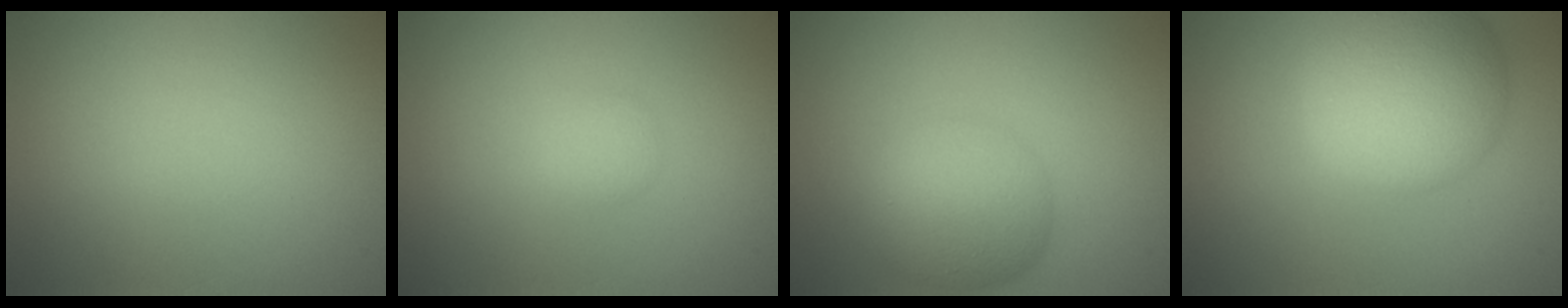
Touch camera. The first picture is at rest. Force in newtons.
{"total": 1.0, "press": 1.0, "slide": 0.0}
{"total": 5.2, "press": 5.2, "slide": 0.2}
{"total": 8.1, "press": 8.1, "slide": 0.3}